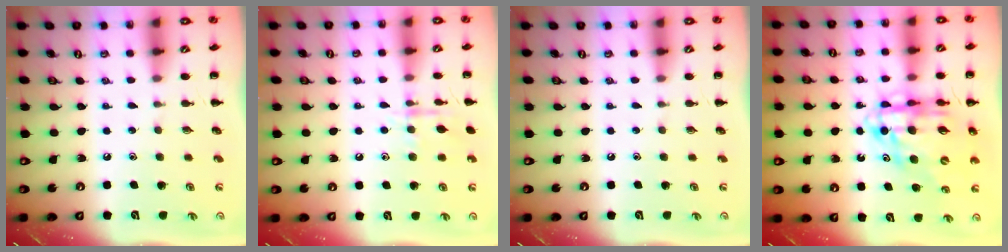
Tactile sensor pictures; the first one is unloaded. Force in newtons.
{"total": 8.8, "press": 8.8, "slide": 0.6}
{"total": 0.0}
{"total": 15.1, "press": 14.5, "slide": 4.2}